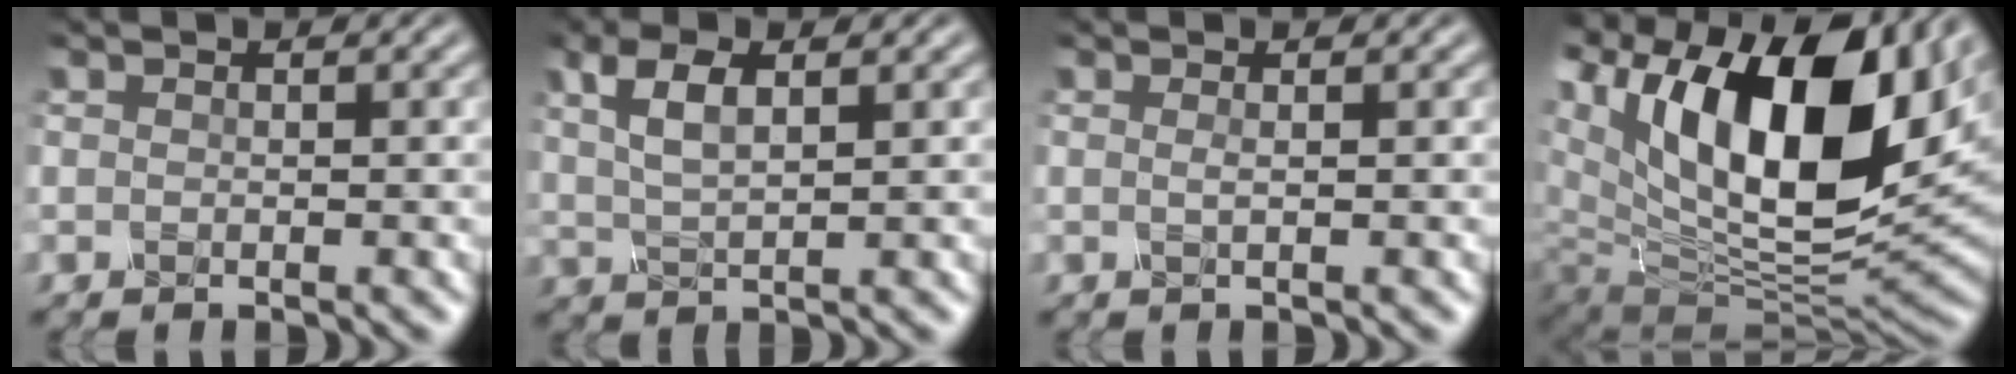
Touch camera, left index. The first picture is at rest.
{"total": 3.8, "force": [1.3, 1.5, 3.2], "torque": [-0.073, 0.003, 0.027]}
{"total": 0.7, "force": [0.0, 0.2, 0.6], "torque": [-0.009, 0.000, -0.006]}
{"total": 18.6, "force": [6.1, 10.1, 14.4], "torque": [-0.261, 0.018, 0.107]}